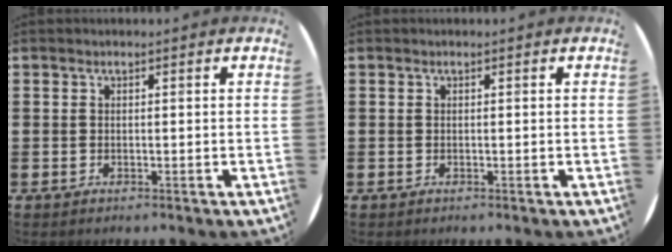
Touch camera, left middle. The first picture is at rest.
{"total": 0.0}